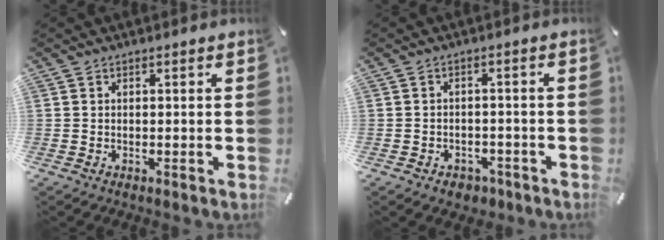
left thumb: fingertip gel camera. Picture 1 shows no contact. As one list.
[{"total": 3.6, "force": [-2.2, 2.6, 1.2], "torque": [-0.017, 0.012, -0.040]}]